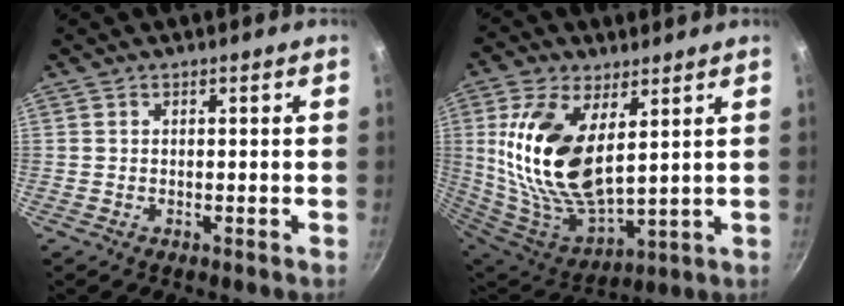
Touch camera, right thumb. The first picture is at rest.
{"total": 19.3, "force": [5.3, 9.8, 15.7], "torque": [-0.311, -0.039, 0.113]}